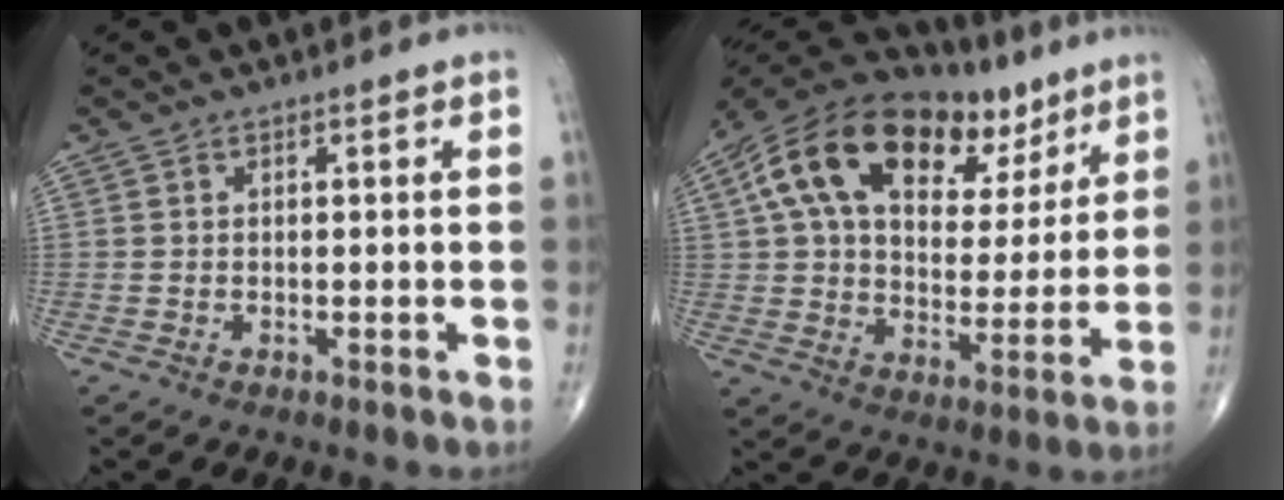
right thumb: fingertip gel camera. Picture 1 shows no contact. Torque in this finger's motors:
{"motor_torque": [2.20, 2.81, 1.85, 0.92, 0.20]}